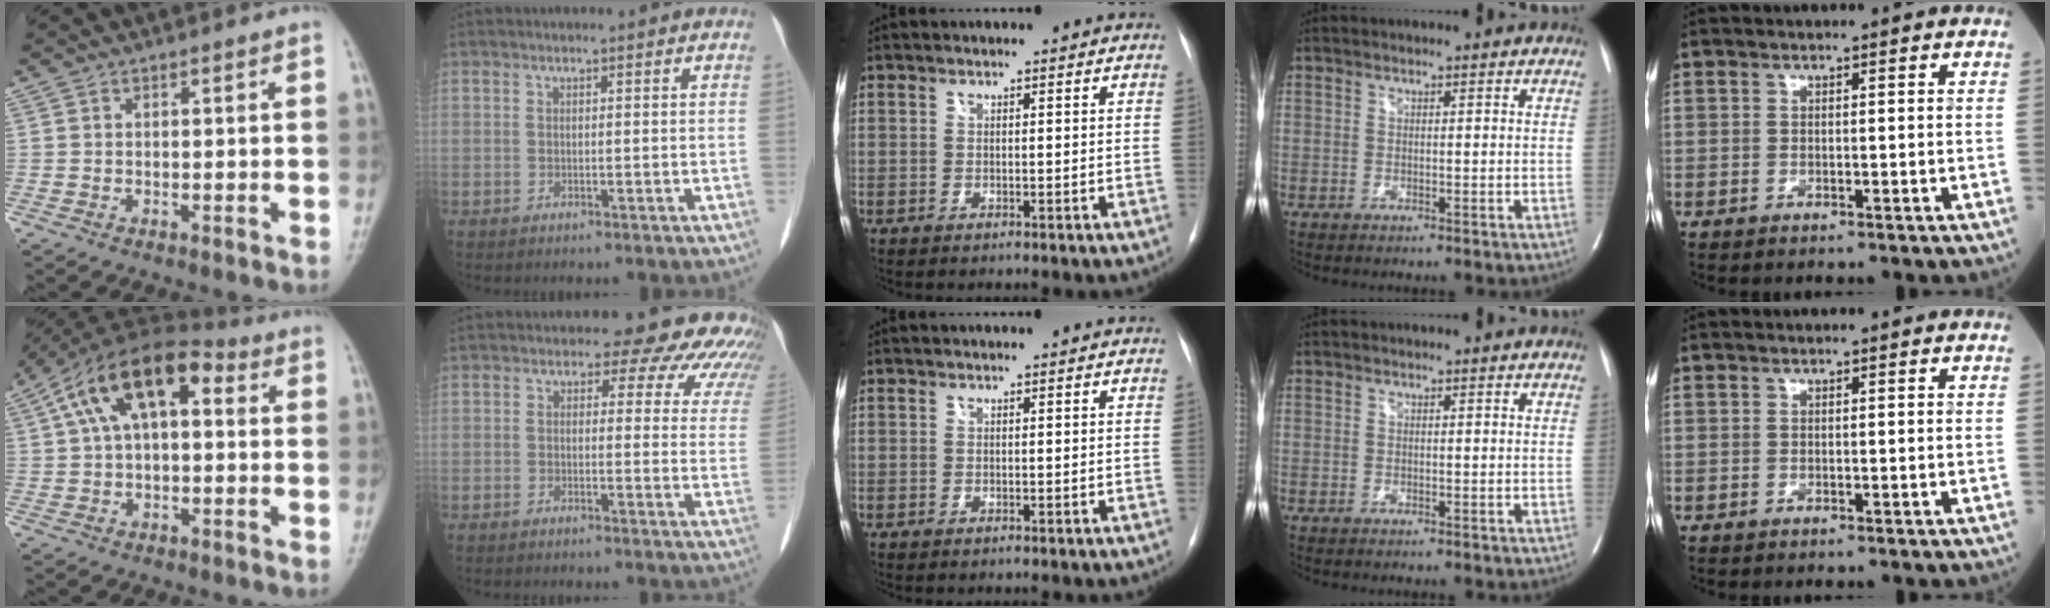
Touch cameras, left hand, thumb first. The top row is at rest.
{"thumb": {"total": 14.1, "force": [3.4, 7.5, 11.4], "torque": [-0.192, 0.041, 0.048]}, "index": {"total": 12.3, "force": [11.0, 4.7, 3.1], "torque": [0.005, -0.016, 0.082]}}